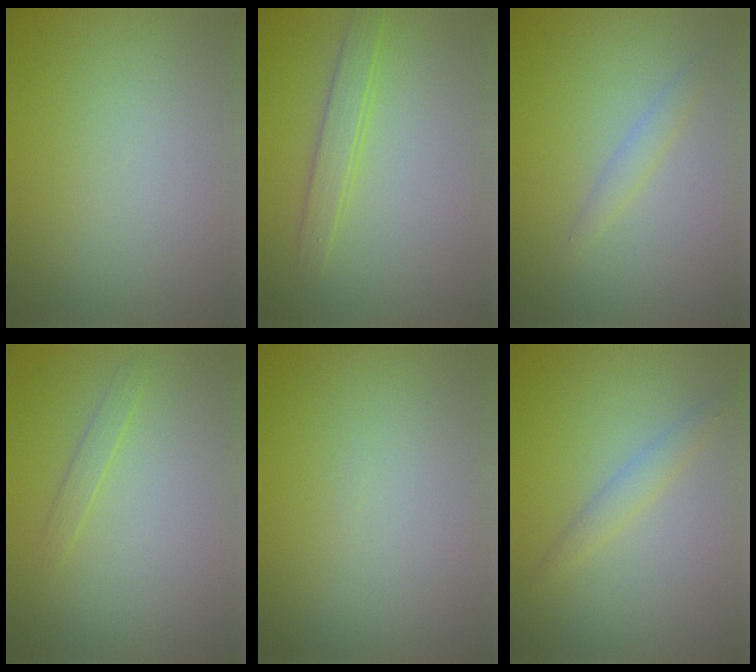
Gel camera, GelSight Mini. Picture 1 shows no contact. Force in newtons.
{"total": 2.0, "press": 2.0, "slide": 0.2}
{"total": 1.2, "press": 1.2, "slide": 0.0}
{"total": 0.9, "press": 0.9, "slide": 0.1}
{"total": 0.0}
{"total": 1.6, "press": 1.6, "slide": 0.0}